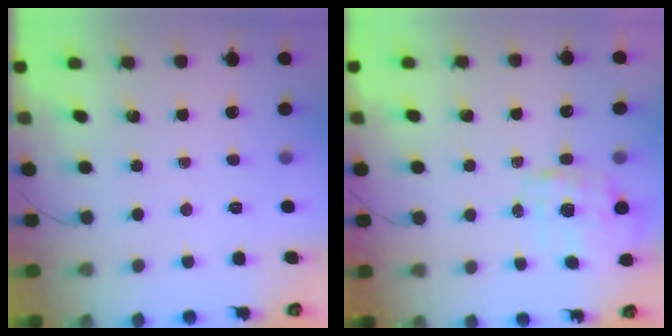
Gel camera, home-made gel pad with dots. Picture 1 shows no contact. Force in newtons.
{"total": 1.7, "press": 1.6, "slide": 0.5}